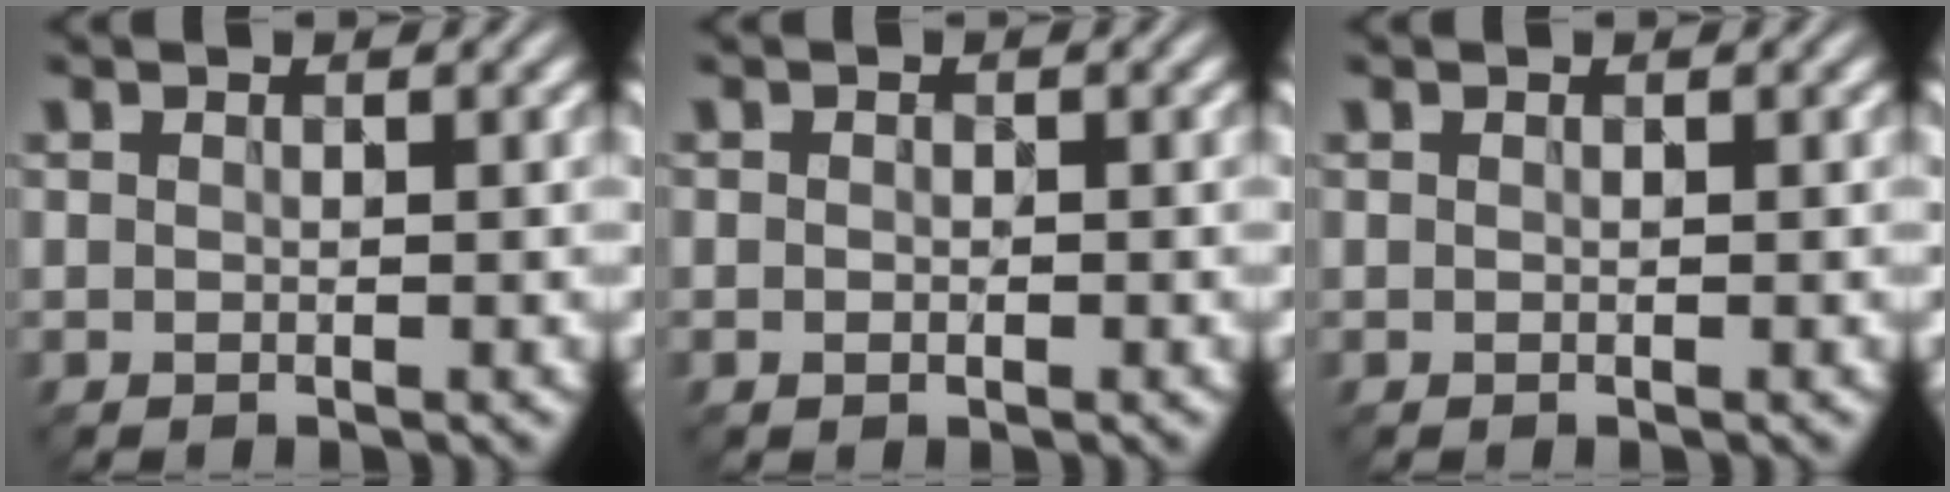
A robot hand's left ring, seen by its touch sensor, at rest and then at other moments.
{"total": 0.7, "force": [-0.2, 0.6, 0.4], "torque": [-0.004, -0.002, -0.002]}
{"total": 0.0}